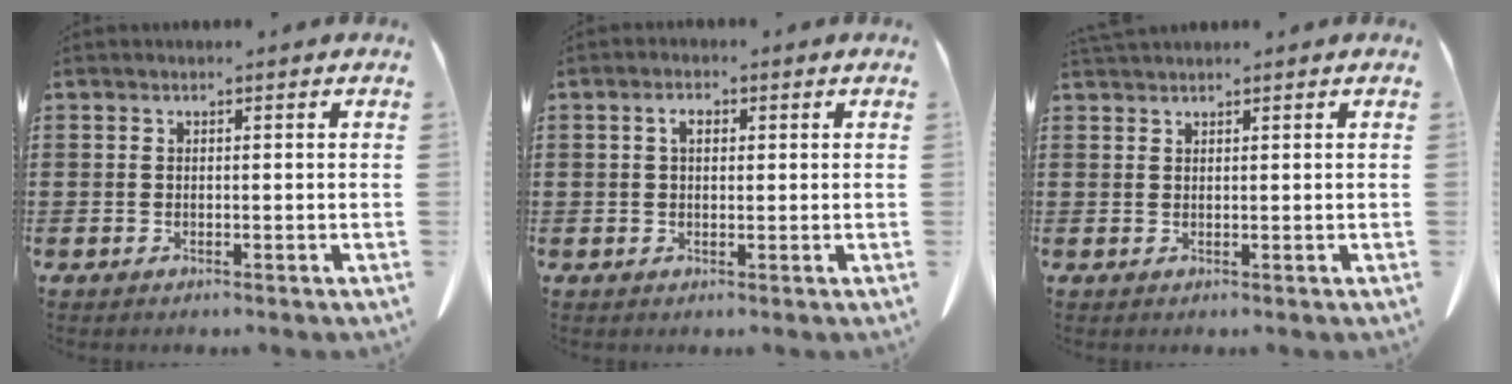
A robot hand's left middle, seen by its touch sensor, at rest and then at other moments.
{"total": 2.4, "force": [0.7, 1.3, 1.9], "torque": [-0.042, 0.010, 0.011]}
{"total": 1.1, "force": [1.1, 0.0, 0.2], "torque": [-0.007, -0.001, 0.022]}